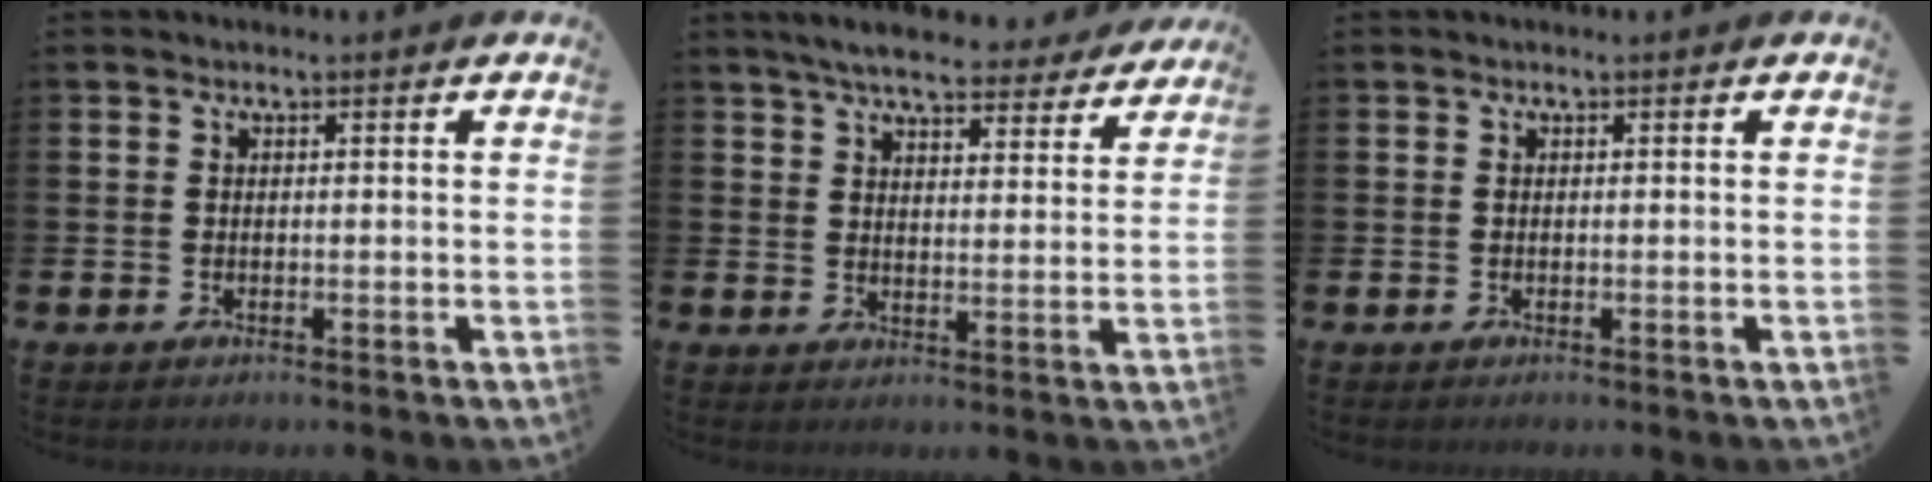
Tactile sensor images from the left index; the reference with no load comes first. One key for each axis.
{"total": 6.7, "fx": 6.3, "fy": 1.1, "fz": 2.0, "tx": -0.045, "ty": -0.033, "tz": 0.108}
{"total": 0.0}